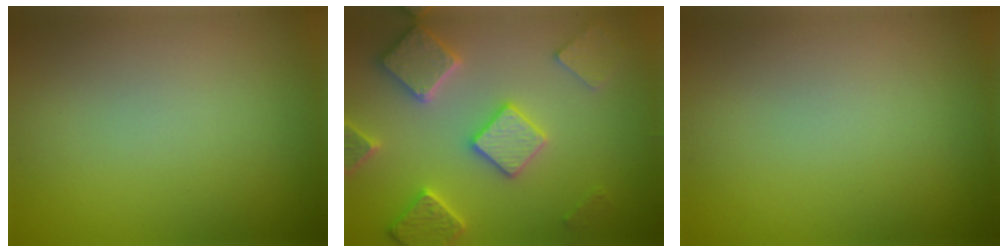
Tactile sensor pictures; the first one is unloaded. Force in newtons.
{"total": 5.5, "press": 5.4, "slide": 1.3}
{"total": 0.0}